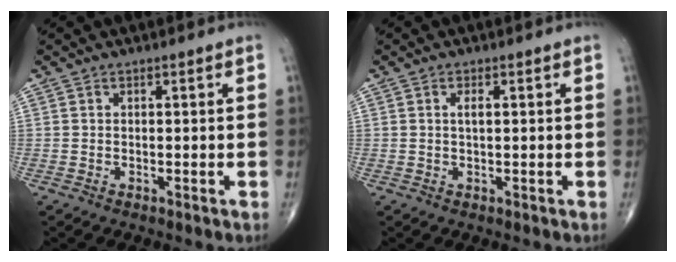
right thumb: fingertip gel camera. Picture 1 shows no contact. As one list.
[{"total": 1.5, "force": [0.3, 0.5, 1.3], "torque": [-0.022, 0.000, 0.005]}]